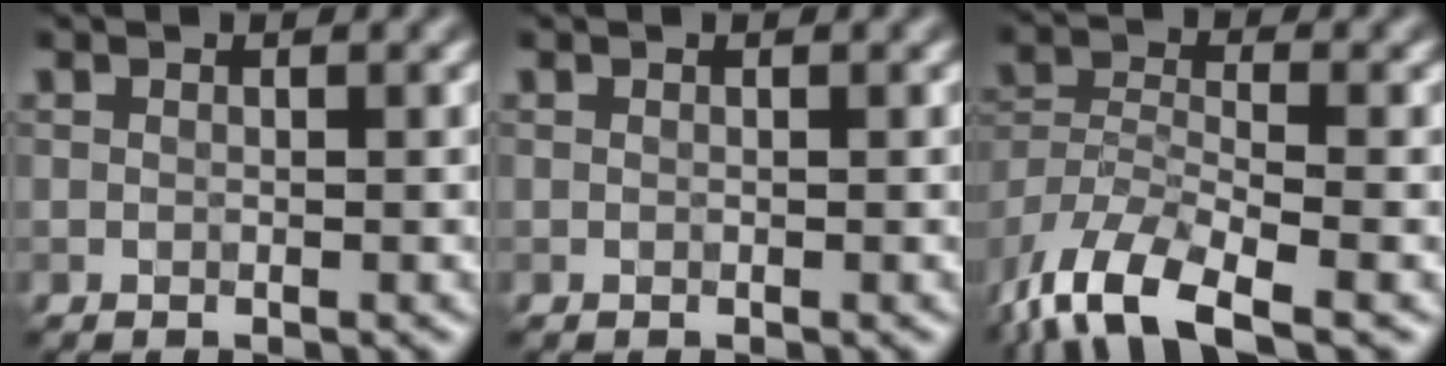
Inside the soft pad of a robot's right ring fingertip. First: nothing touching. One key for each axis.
{"total": 0.0}
{"total": 9.4, "fx": -6.5, "fy": 3.4, "fz": 6.0, "tx": -0.113, "ty": -0.010, "tz": -0.126}